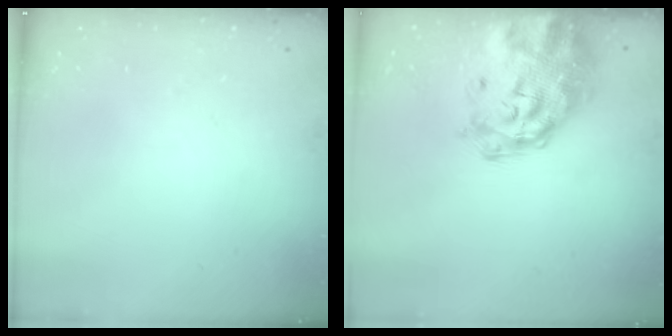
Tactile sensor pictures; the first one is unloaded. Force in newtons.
{"total": 8.6, "press": 8.1, "slide": 2.9}